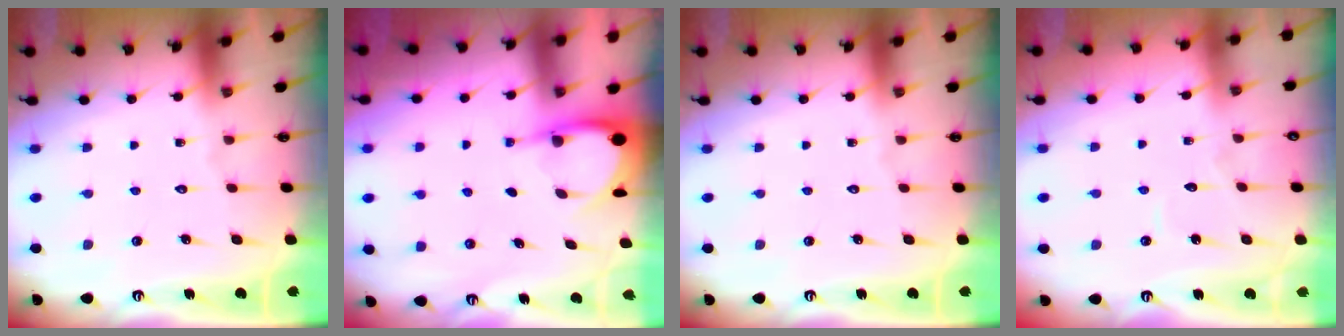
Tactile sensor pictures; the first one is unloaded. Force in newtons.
{"total": 3.9, "press": 3.9, "slide": 0.3}
{"total": 0.0}
{"total": 2.8, "press": 2.8, "slide": 0.3}